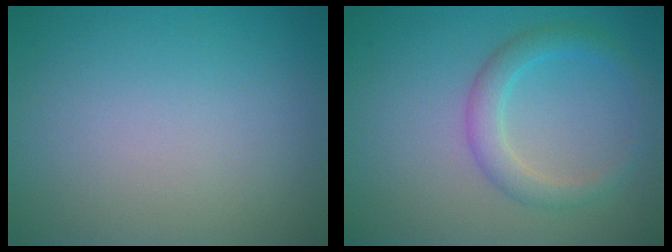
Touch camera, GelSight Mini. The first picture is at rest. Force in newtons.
{"total": 2.8, "press": 2.8, "slide": 0.0}